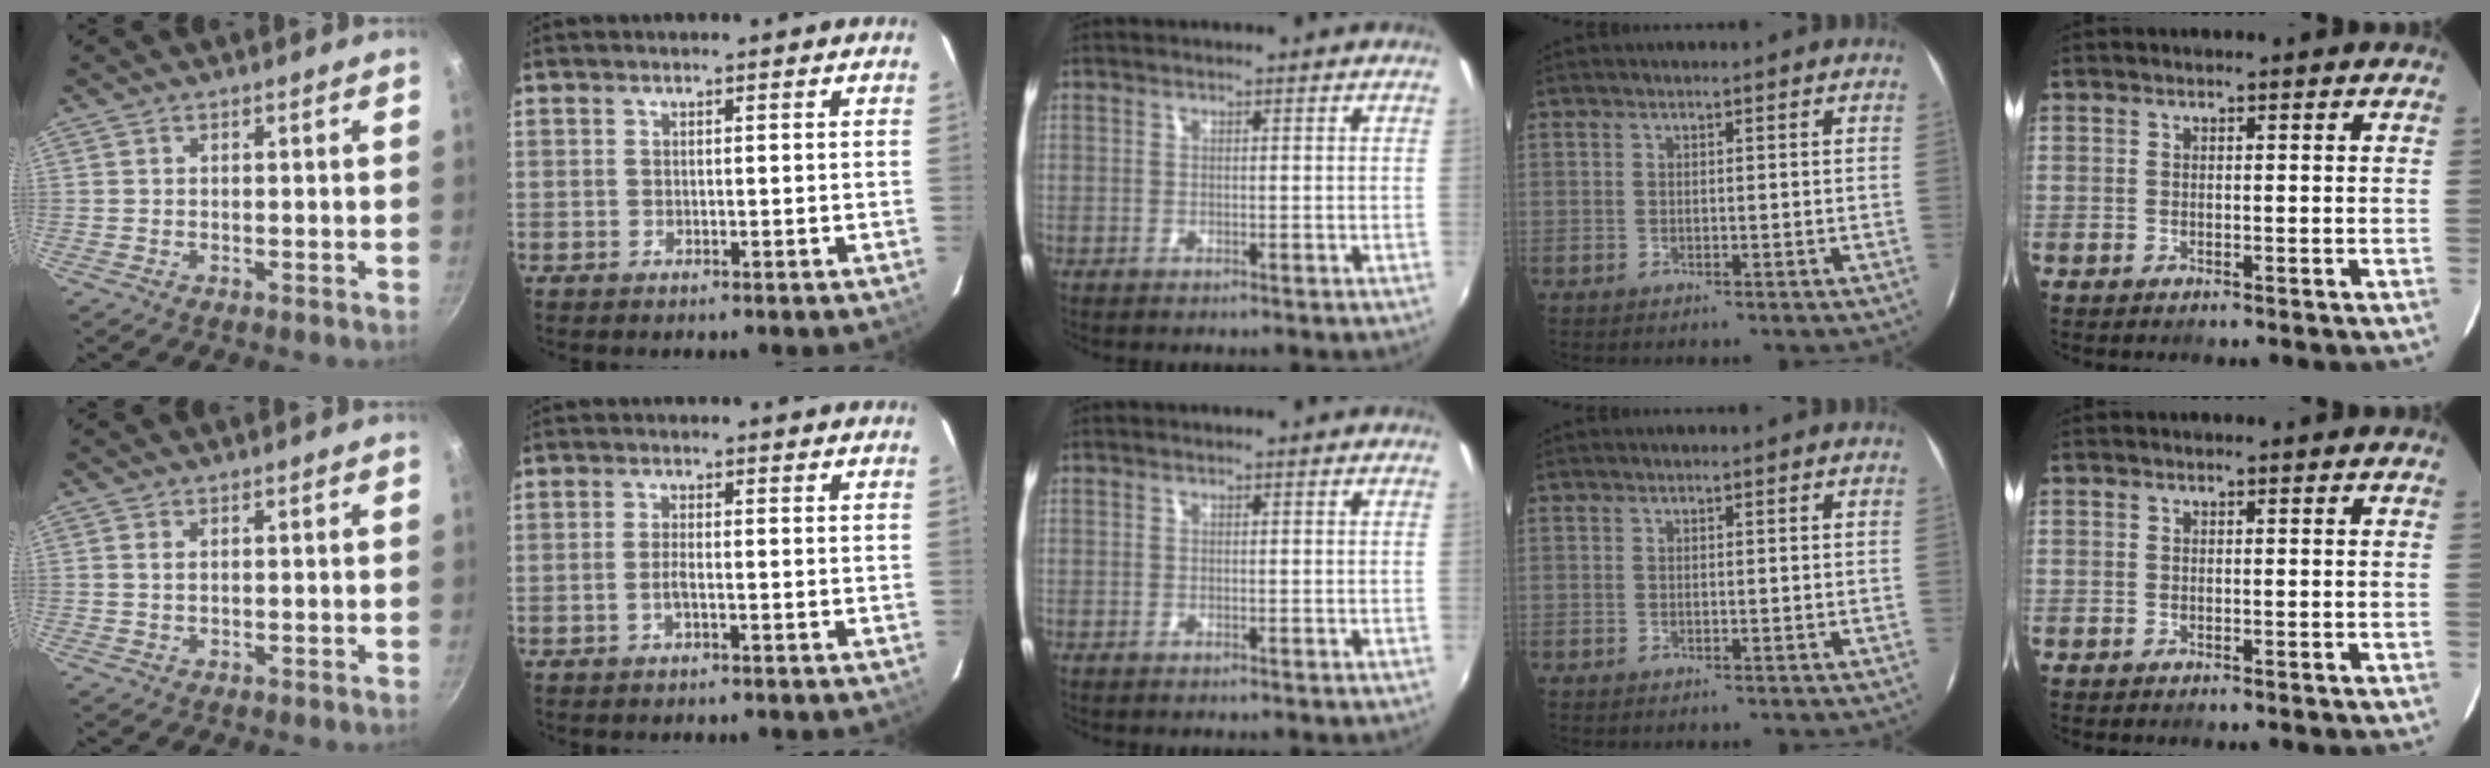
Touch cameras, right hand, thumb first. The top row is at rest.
{"thumb": {"total": 4.2, "force": [0.9, 2.7, 3.0], "torque": [-0.053, 0.001, 0.018]}, "index": {"total": 4.3, "force": [-1.8, 1.0, 3.8], "torque": [-0.084, 0.002, -0.037]}}